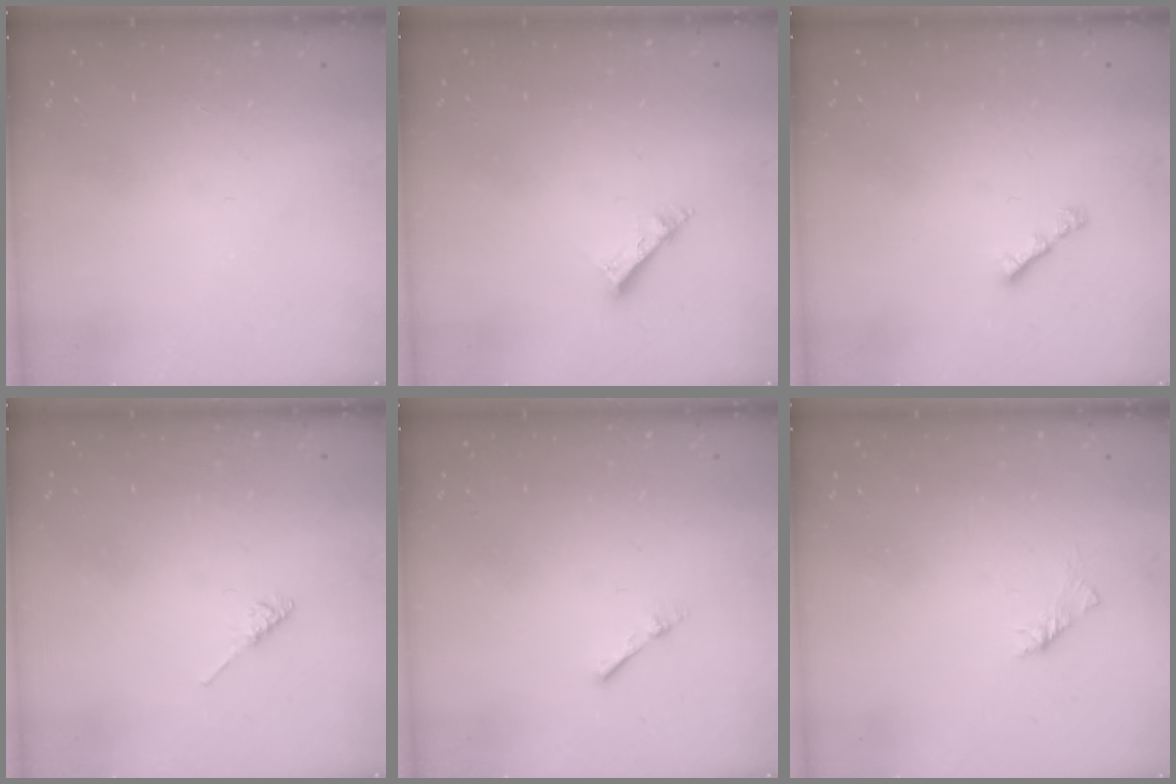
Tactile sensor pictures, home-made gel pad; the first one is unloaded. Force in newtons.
{"total": 3.8, "press": 3.8, "slide": 0.6}
{"total": 1.9, "press": 1.8, "slide": 0.6}
{"total": 2.2, "press": 2.2, "slide": 0.5}
{"total": 1.7, "press": 1.7, "slide": 0.3}
{"total": 2.0, "press": 1.9, "slide": 0.6}